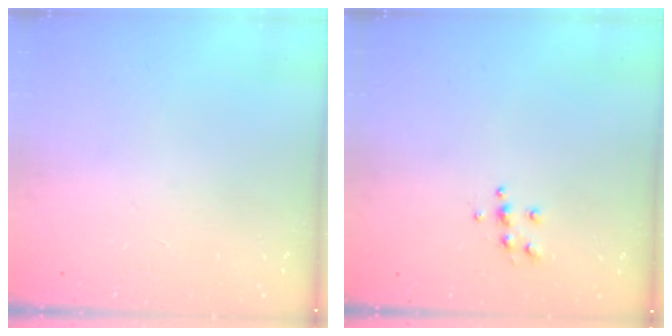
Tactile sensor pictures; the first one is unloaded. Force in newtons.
{"total": 5.3, "press": 5.2, "slide": 0.5}